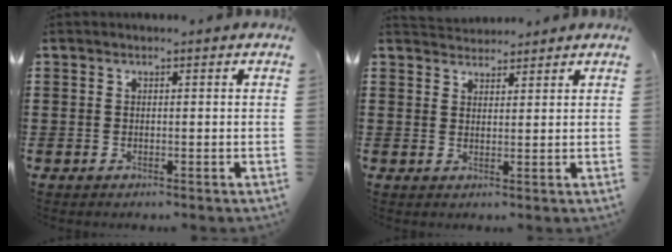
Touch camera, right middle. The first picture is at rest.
{"total": 2.7, "force": [2.6, 0.7, -0.2], "torque": [-0.004, -0.001, 0.051]}